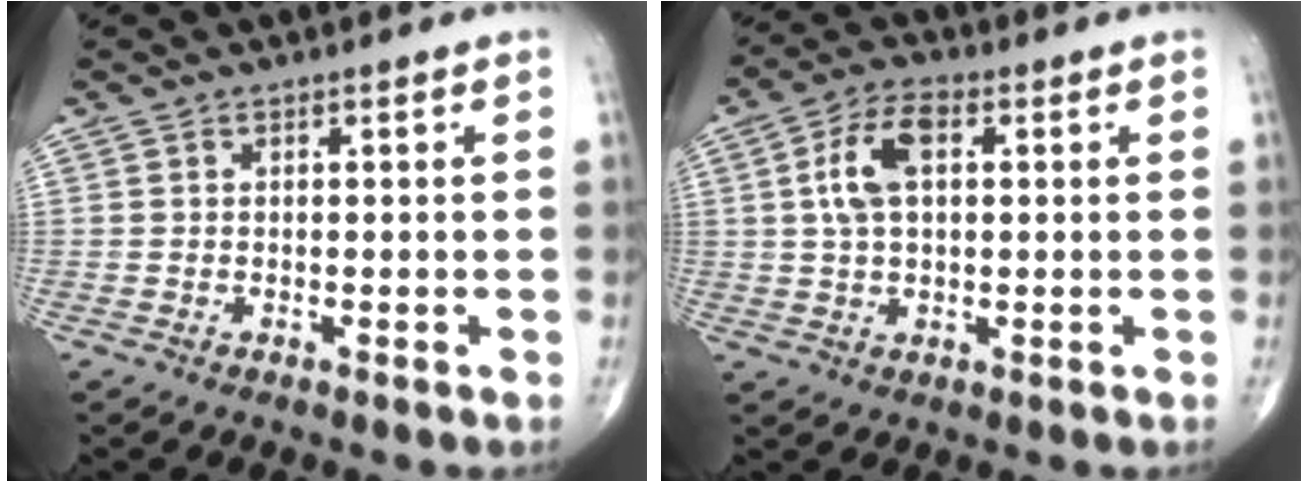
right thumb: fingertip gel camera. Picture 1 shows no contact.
{"total": 8.6, "force": [1.8, 4.7, 7.0], "torque": [-0.134, 0.014, 0.030]}